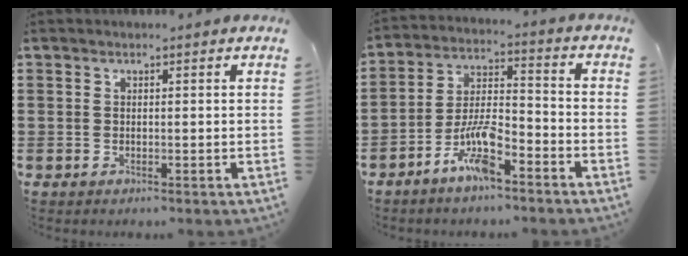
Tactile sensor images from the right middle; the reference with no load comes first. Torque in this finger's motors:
{"motor_torque": [2.14, 0.00, 0.71, 0.17]}